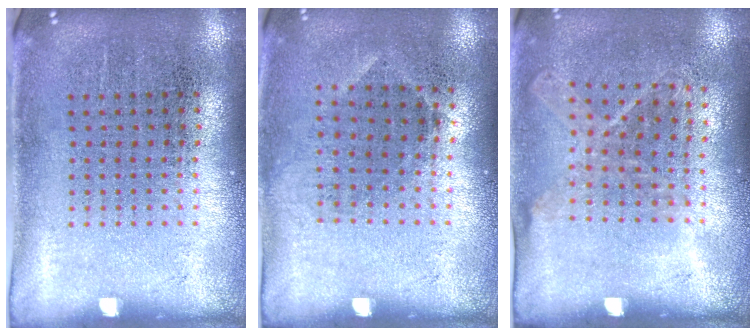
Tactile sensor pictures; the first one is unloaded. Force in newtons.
{"total": 0.8, "press": 0.7, "slide": 0.5}
{"total": 1.1, "press": 0.9, "slide": 0.6}